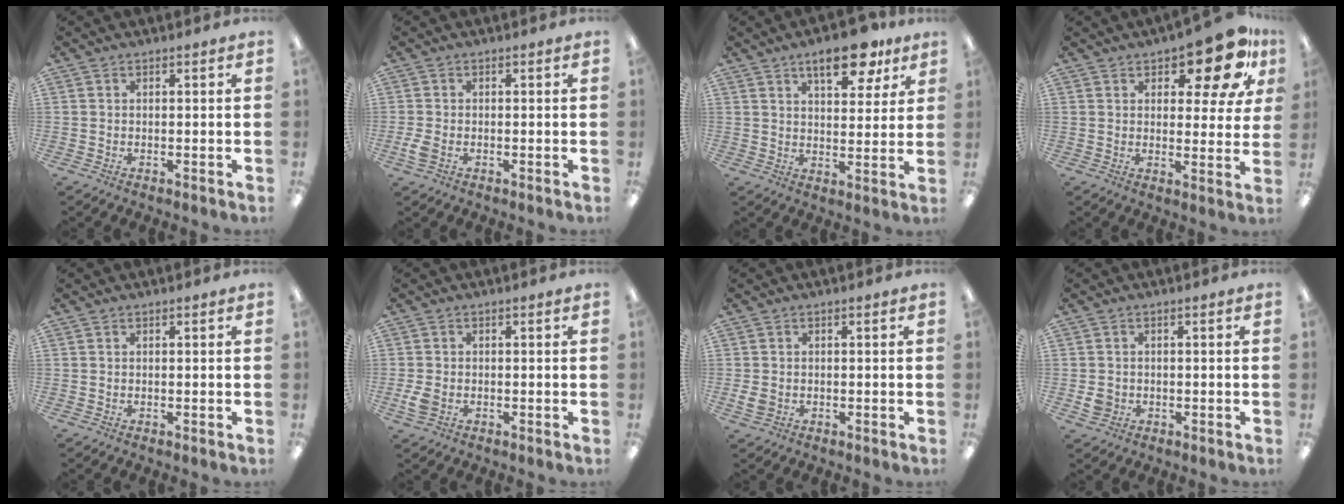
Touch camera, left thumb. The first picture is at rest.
{"total": 3.1, "force": [-1.0, 1.8, 2.3], "torque": [-0.058, -0.002, -0.021]}
{"total": 12.4, "force": [7.6, 5.3, 8.2], "torque": [-0.103, -0.032, 0.125]}
{"total": 14.1, "force": [8.5, 5.7, 9.7], "torque": [-0.122, -0.043, 0.138]}
{"total": 0.0}
{"total": 3.6, "force": [-1.0, 2.4, 2.5], "torque": [-0.062, -0.002, -0.022]}
{"total": 2.8, "force": [-0.7, 2.1, 1.8], "torque": [-0.044, -0.001, -0.016]}
{"total": 3.0, "force": [-0.6, 2.7, 1.2], "torque": [-0.012, 0.002, -0.012]}